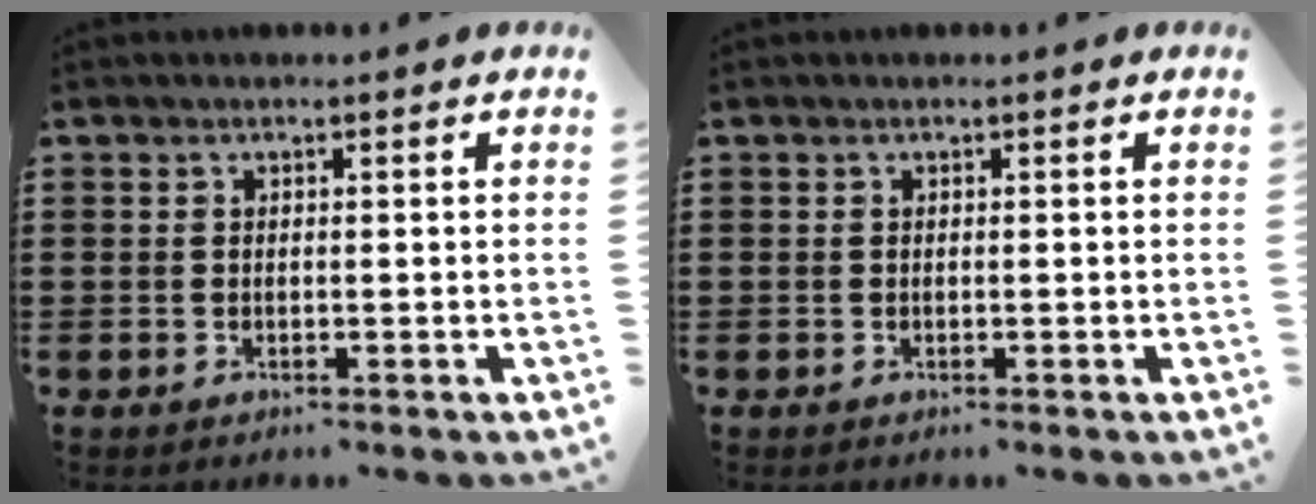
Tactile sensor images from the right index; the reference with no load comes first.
{"total": 0.0}